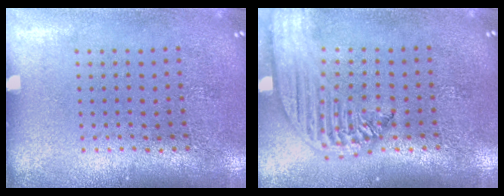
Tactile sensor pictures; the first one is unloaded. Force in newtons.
{"total": 2.6, "press": 2.2, "slide": 1.4}